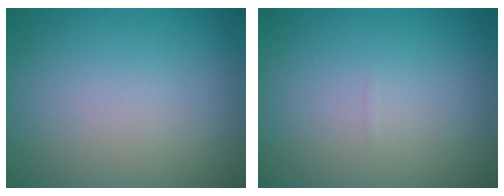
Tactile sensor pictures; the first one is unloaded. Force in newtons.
{"total": 0.0}